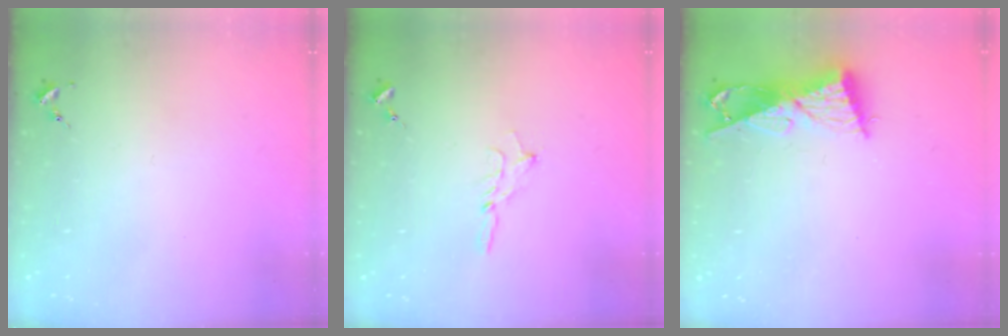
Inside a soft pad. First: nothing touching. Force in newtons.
{"total": 3.5, "press": 3.5, "slide": 0.4}
{"total": 9.2, "press": 9.1, "slide": 0.8}